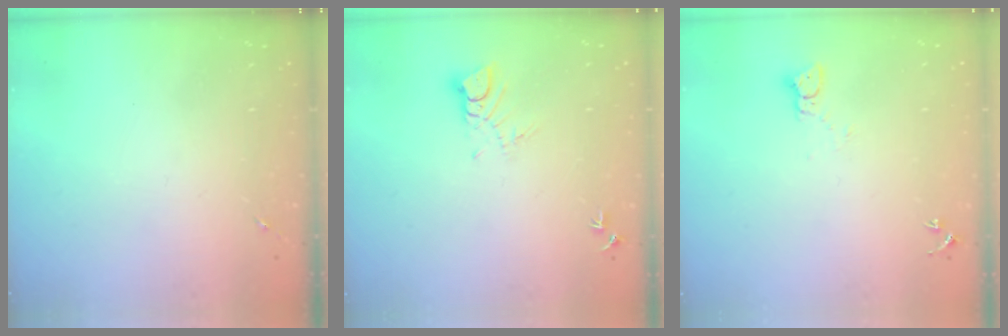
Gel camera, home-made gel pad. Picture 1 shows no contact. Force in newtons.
{"total": 4.3, "press": 4.3, "slide": 0.4}
{"total": 3.3, "press": 3.3, "slide": 0.1}